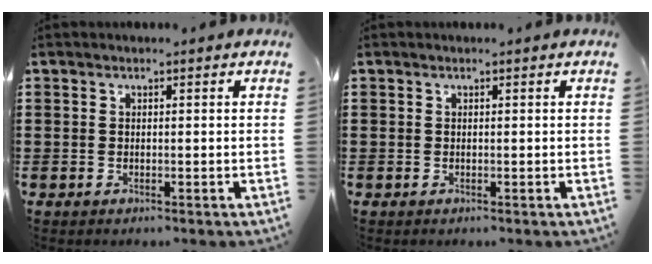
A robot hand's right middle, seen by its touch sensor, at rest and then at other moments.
{"total": 0.0}